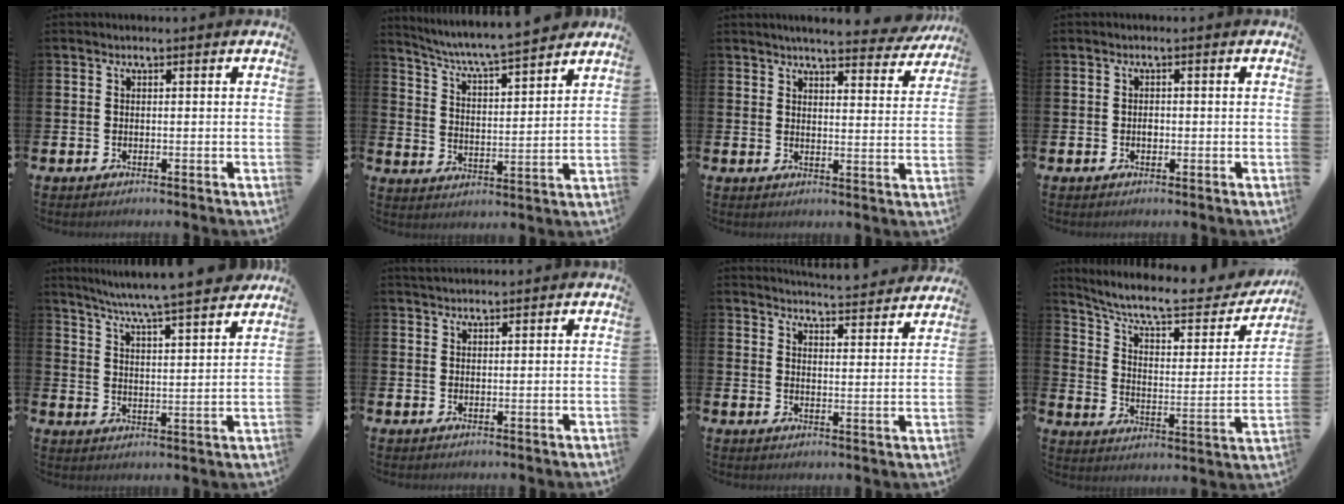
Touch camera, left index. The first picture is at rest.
{"total": 6.8, "force": [6.5, -0.1, 1.9], "torque": [-0.064, -0.050, 0.111]}
{"total": 5.2, "force": [4.9, 0.5, 1.5], "torque": [-0.025, -0.033, 0.082]}
{"total": 1.0, "force": [-0.1, 0.8, 0.6], "torque": [-0.006, 0.002, -0.005]}
{"total": 7.5, "force": [7.1, -0.5, 2.3], "torque": [-0.063, -0.056, 0.122]}
{"total": 1.8, "force": [1.8, 0.3, 0.2], "torque": [0.004, -0.005, 0.031]}
{"total": 5.1, "force": [5.1, -0.1, 0.4], "torque": [-0.013, -0.040, 0.088]}
{"total": 9.2, "force": [7.8, 2.5, 4.3], "torque": [-0.108, -0.052, 0.127]}